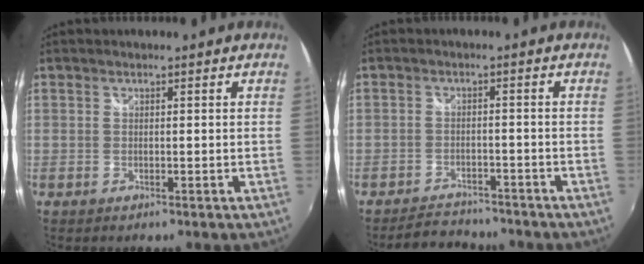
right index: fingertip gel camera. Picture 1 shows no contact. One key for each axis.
{"total": 5.8, "fx": -5.4, "fy": 2.1, "fz": 0.8, "tx": -0.037, "ty": 0.008, "tz": -0.081}